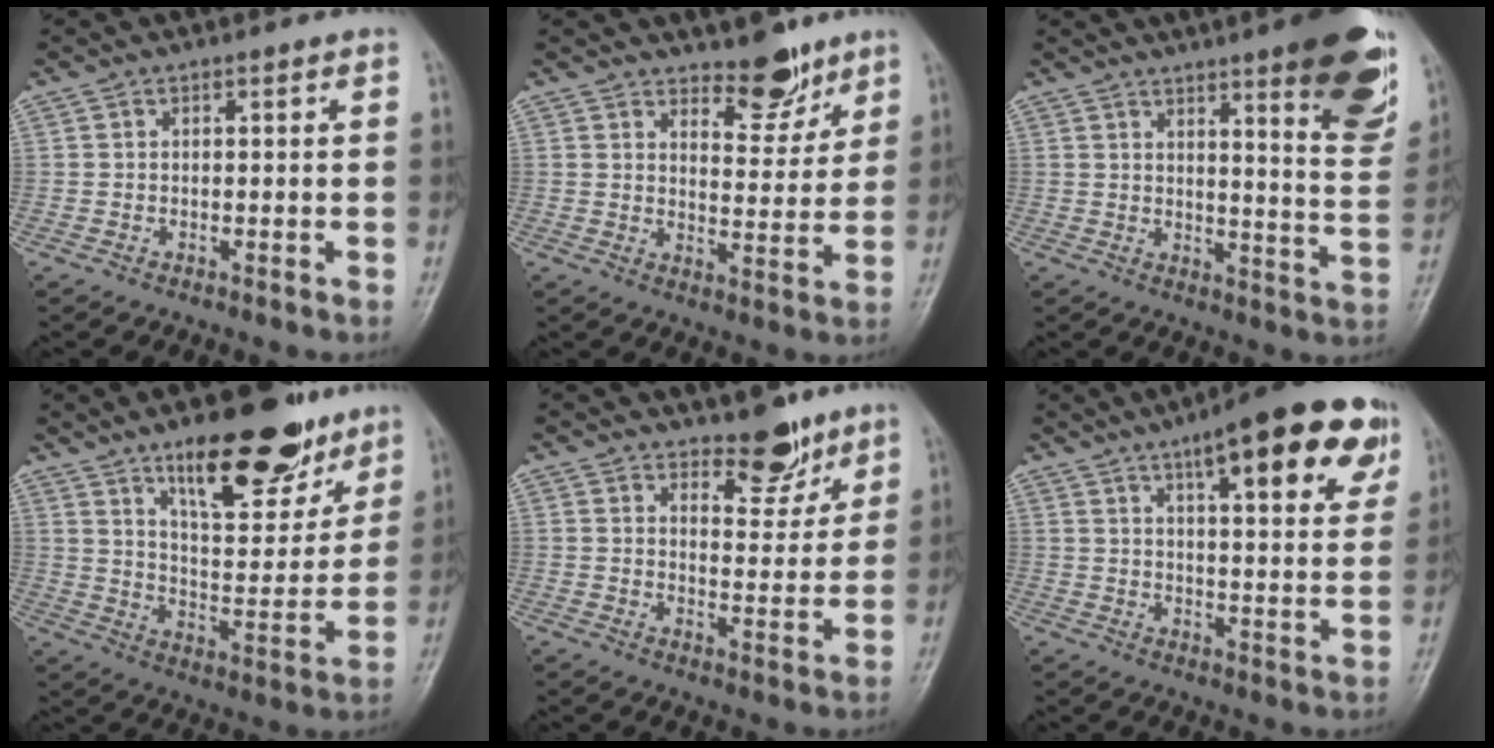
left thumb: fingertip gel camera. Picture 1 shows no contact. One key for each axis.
{"total": 7.5, "fx": 5.8, "fy": 3.2, "fz": 3.5, "tx": -0.021, "ty": -0.047, "tz": 0.091}
{"total": 16.8, "fx": 9.5, "fy": 3.0, "fz": 13.5, "tx": -0.140, "ty": -0.056, "tz": 0.125}
{"total": 19.6, "fx": 12.7, "fy": 7.6, "fz": 12.8, "tx": -0.137, "ty": -0.076, "tz": 0.203}
{"total": 7.3, "fx": 5.6, "fy": 3.2, "fz": 3.3, "tx": -0.017, "ty": -0.044, "tz": 0.086}
{"total": 19.0, "fx": 10.2, "fy": 5.2, "fz": 15.2, "tx": -0.178, "ty": -0.023, "tz": 0.137}